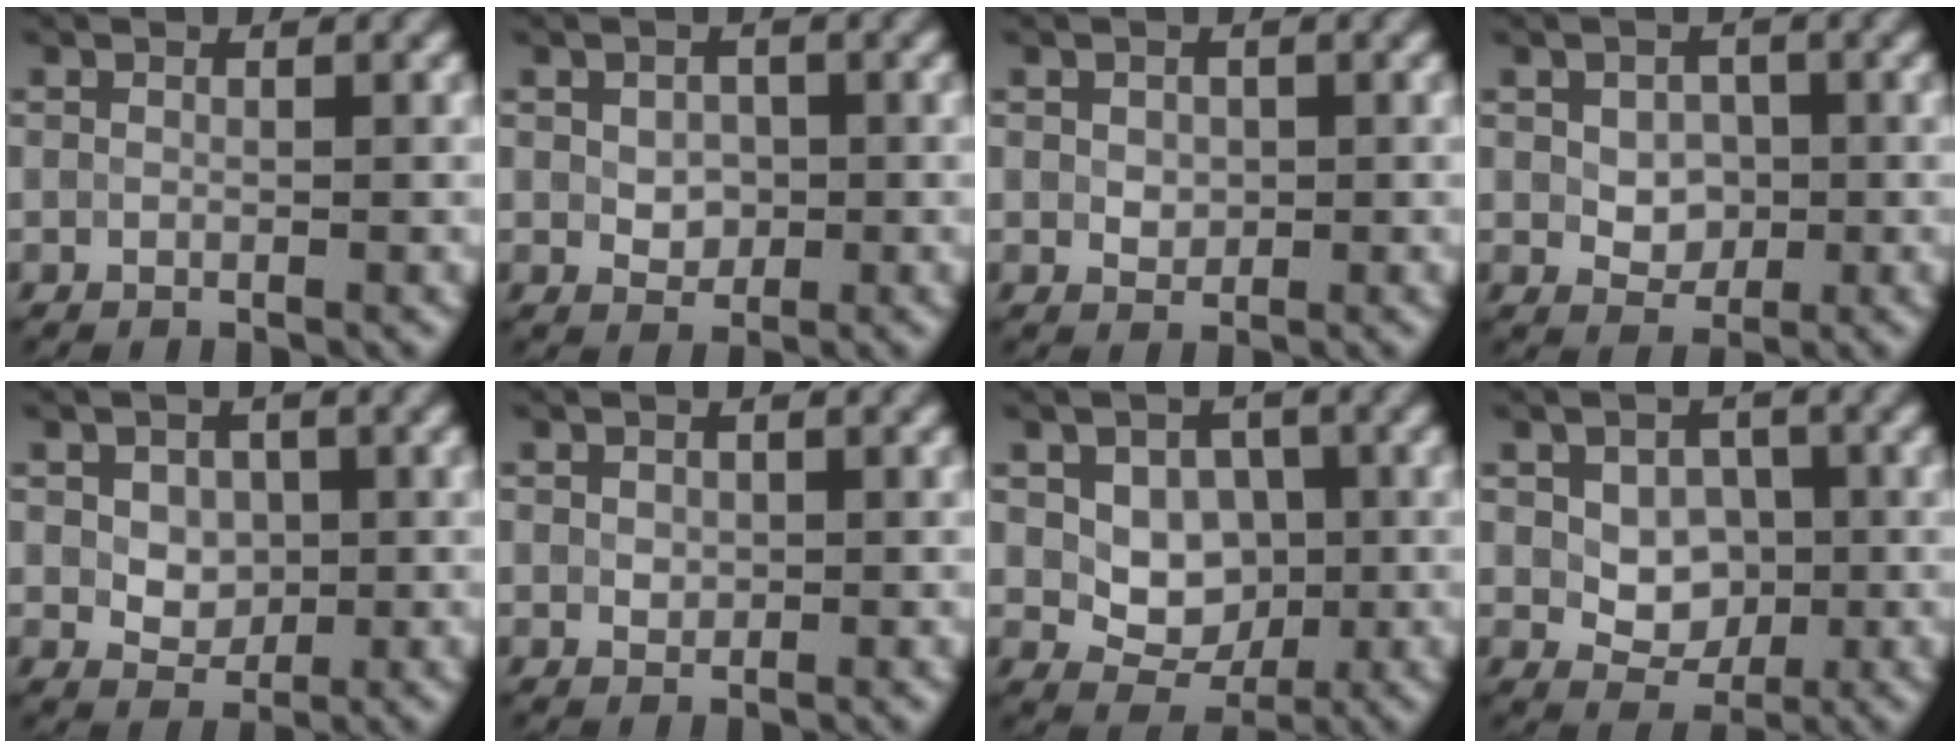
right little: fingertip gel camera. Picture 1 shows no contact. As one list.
[{"total": 2.2, "force": [0.1, 1.7, 1.4], "torque": [-0.026, -0.001, 0.003]}, {"total": 1.5, "force": [0.2, 1.2, 0.9], "torque": [-0.016, -0.002, 0.006]}, {"total": 2.9, "force": [0.2, 2.1, 1.9], "torque": [-0.035, -0.003, 0.003]}, {"total": 2.6, "force": [0.4, 2.0, 1.6], "torque": [-0.028, -0.003, 0.008]}, {"total": 1.0, "force": [0.2, 0.8, 0.5], "torque": [-0.010, -0.002, 0.005]}, {"total": 4.6, "force": [0.2, 3.5, 3.0], "torque": [-0.043, -0.006, 0.006]}, {"total": 3.8, "force": [0.2, 2.9, 2.5], "torque": [-0.040, -0.006, 0.005]}]